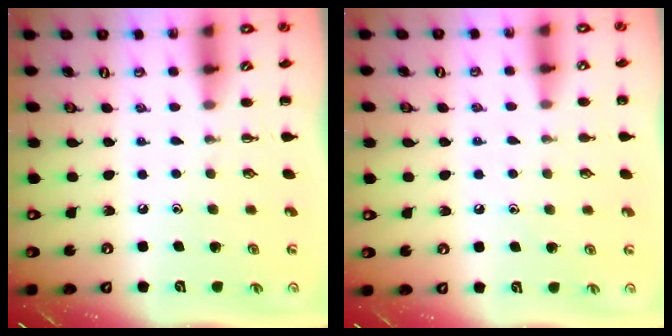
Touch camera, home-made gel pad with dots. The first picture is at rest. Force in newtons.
{"total": 5.7, "press": 5.4, "slide": 1.8}